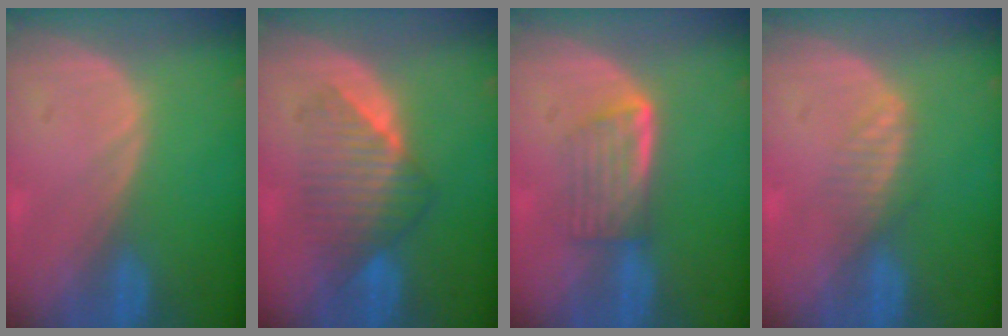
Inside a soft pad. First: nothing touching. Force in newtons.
{"total": 6.7, "press": 6.6, "slide": 1.0}
{"total": 5.9, "press": 5.0, "slide": 3.1}
{"total": 2.3, "press": 2.3, "slide": 0.1}